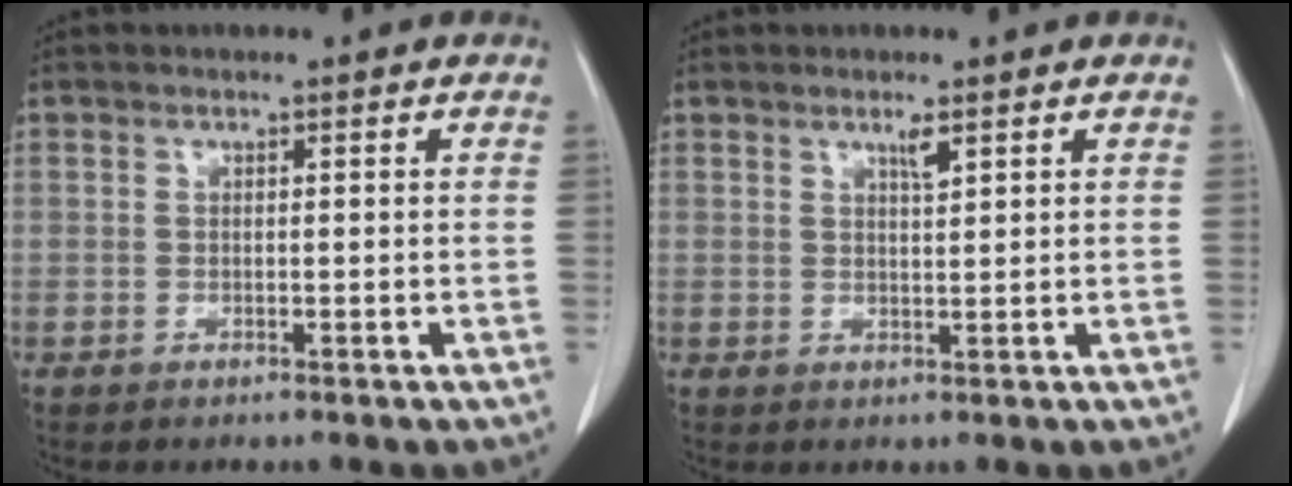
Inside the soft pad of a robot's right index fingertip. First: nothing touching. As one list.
[{"total": 1.7, "force": [1.1, 0.1, 1.3], "torque": [-0.025, -0.003, 0.021]}]